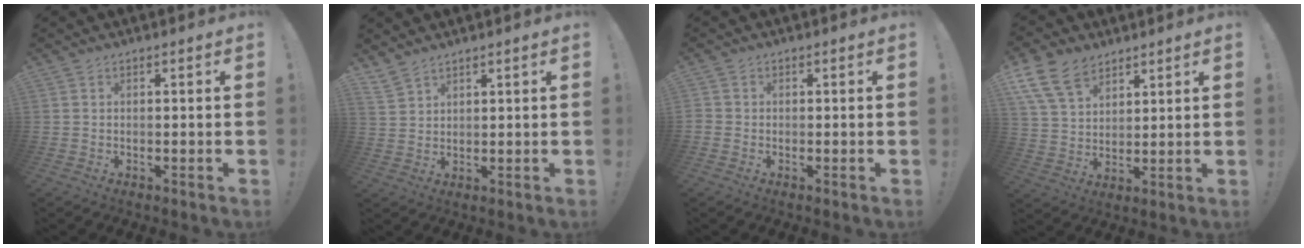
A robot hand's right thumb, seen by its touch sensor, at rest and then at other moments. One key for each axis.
{"total": 4.2, "fx": 3.7, "fy": 1.6, "fz": 1.4, "tx": -0.029, "ty": -0.020, "tz": 0.072}
{"total": 1.3, "fx": -0.3, "fy": 1.2, "fz": 0.5, "tx": -0.008, "ty": 0.003, "tz": -0.005}
{"total": 13.3, "fx": 8.3, "fy": 8.1, "fz": 6.5, "tx": -0.118, "ty": -0.041, "tz": 0.163}